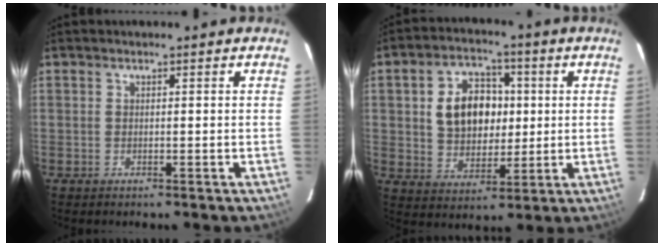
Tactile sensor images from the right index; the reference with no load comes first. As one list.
[{"total": 11.6, "force": [1.8, 8.6, 7.6], "torque": [-0.148, 0.027, 0.042]}]